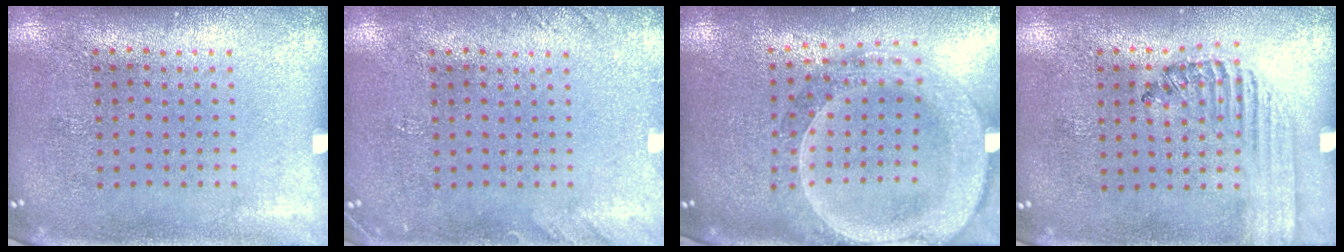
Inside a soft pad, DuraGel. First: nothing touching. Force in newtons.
{"total": 1.4, "press": 1.4, "slide": 0.1}
{"total": 2.7, "press": 2.4, "slide": 1.2}
{"total": 1.4, "press": 1.2, "slide": 0.7}